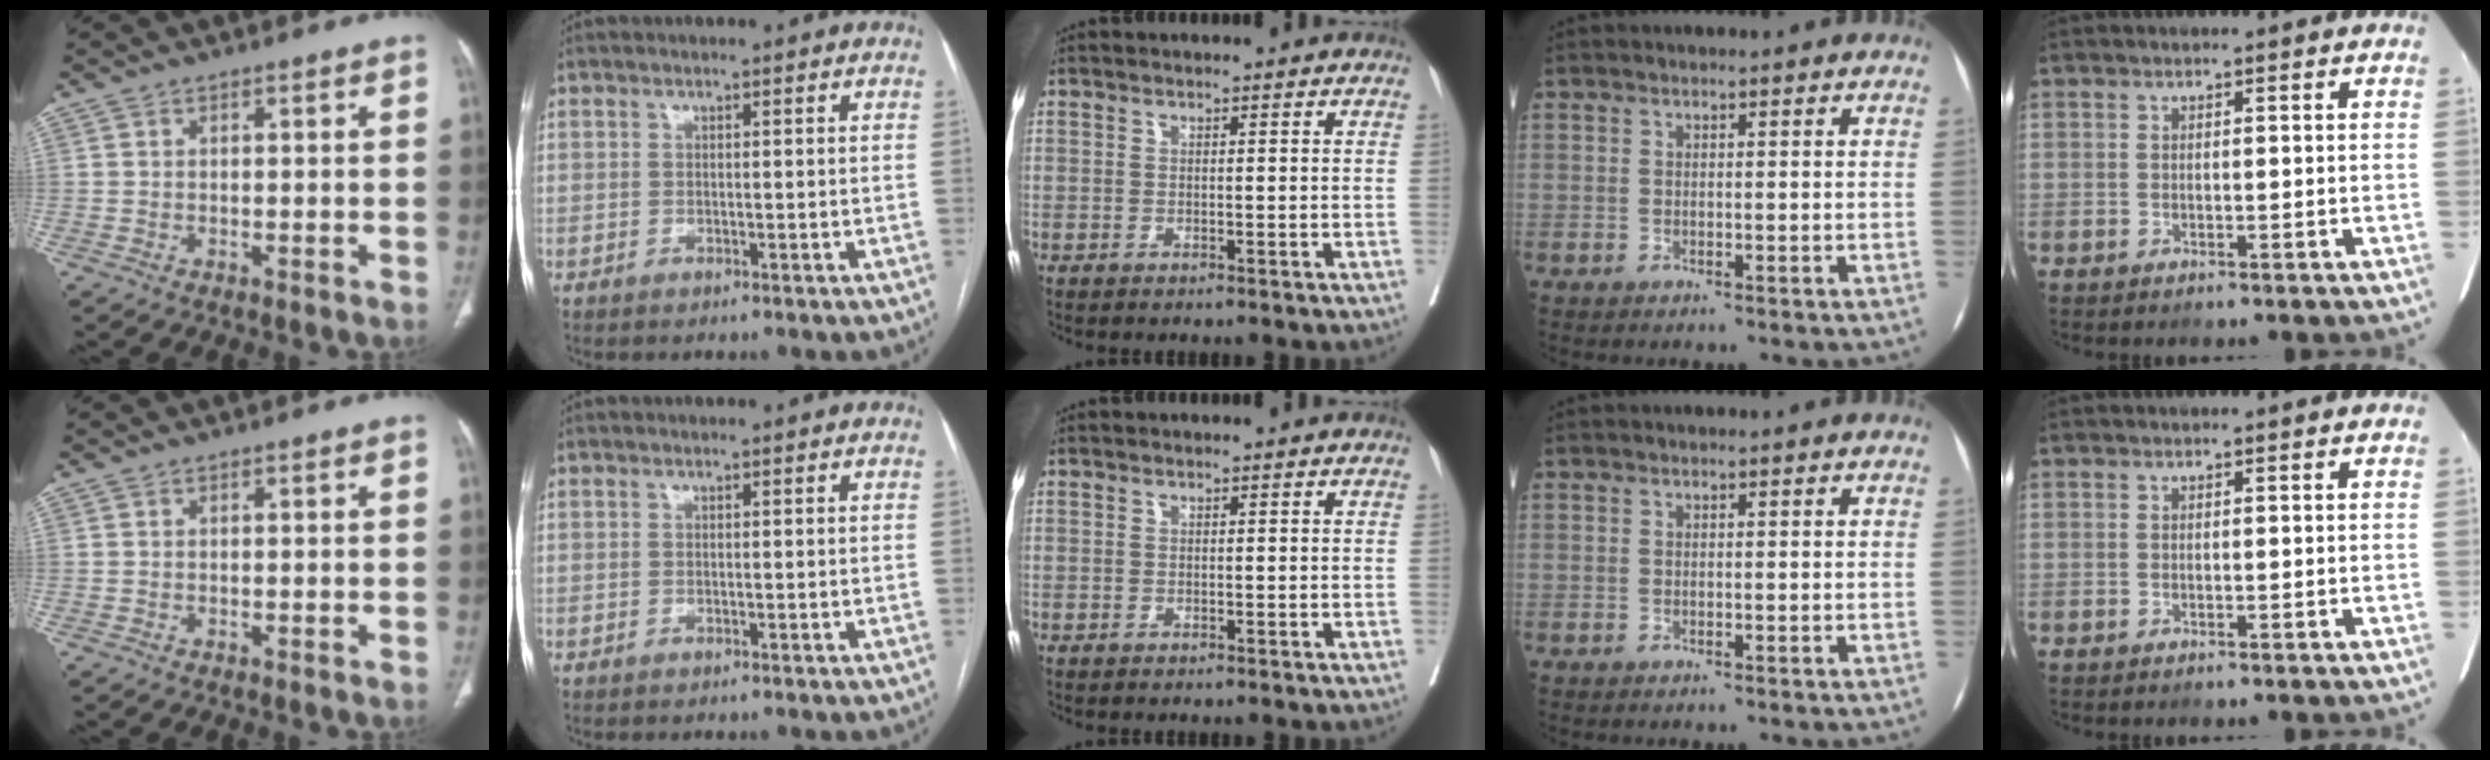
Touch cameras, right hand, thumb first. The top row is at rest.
{}